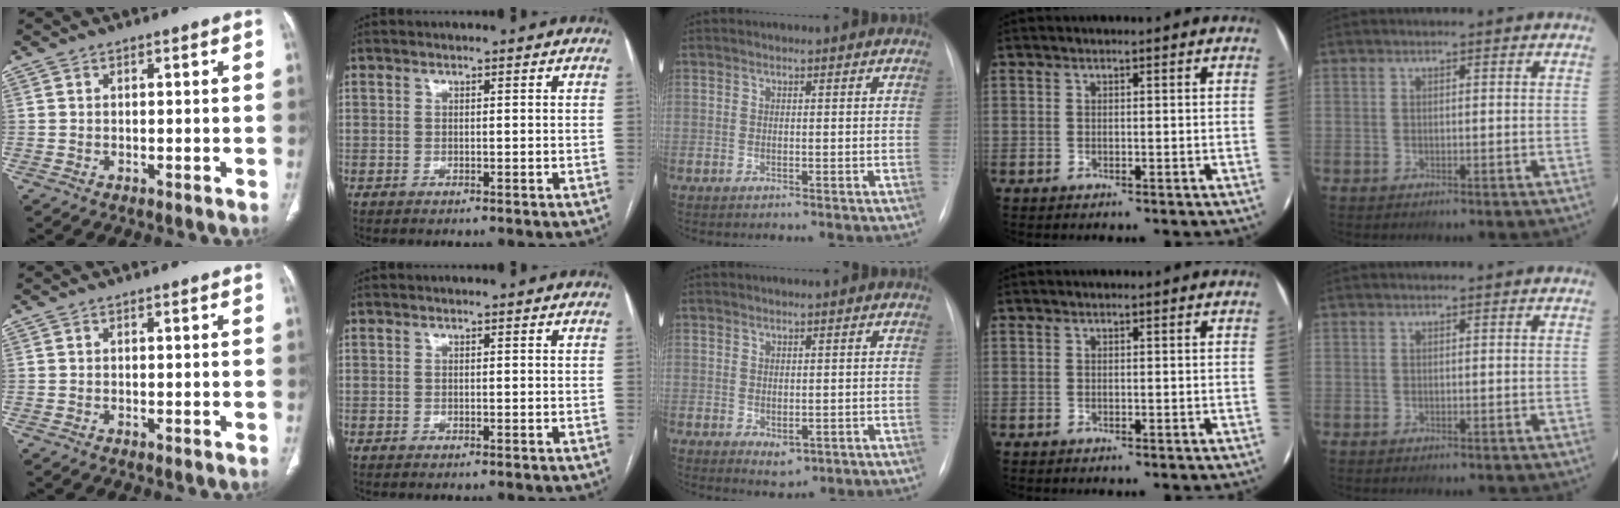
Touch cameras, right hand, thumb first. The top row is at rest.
{"middle": {"total": 2.4, "force": [-0.6, 1.6, 1.8], "torque": [-0.021, -0.004, 0.003]}}